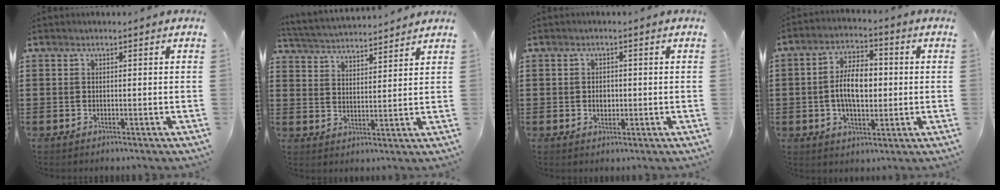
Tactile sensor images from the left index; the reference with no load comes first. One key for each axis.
{"total": 3.5, "fx": 3.5, "fy": 0.0, "fz": 0.1, "tx": -0.021, "ty": -0.022, "tz": 0.060}
{"total": 1.9, "fx": 0.0, "fy": 1.3, "fz": 1.4, "tx": -0.021, "ty": 0.003, "tz": -0.003}
{"total": 8.0, "fx": -0.2, "fy": 4.1, "fz": 6.9, "tx": -0.134, "ty": 0.006, "tz": -0.011}